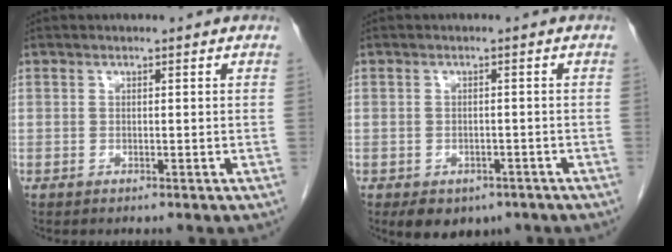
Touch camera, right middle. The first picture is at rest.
{"total": 6.4, "force": [-4.2, 4.0, 2.6], "torque": [-0.030, 0.004, -0.051]}